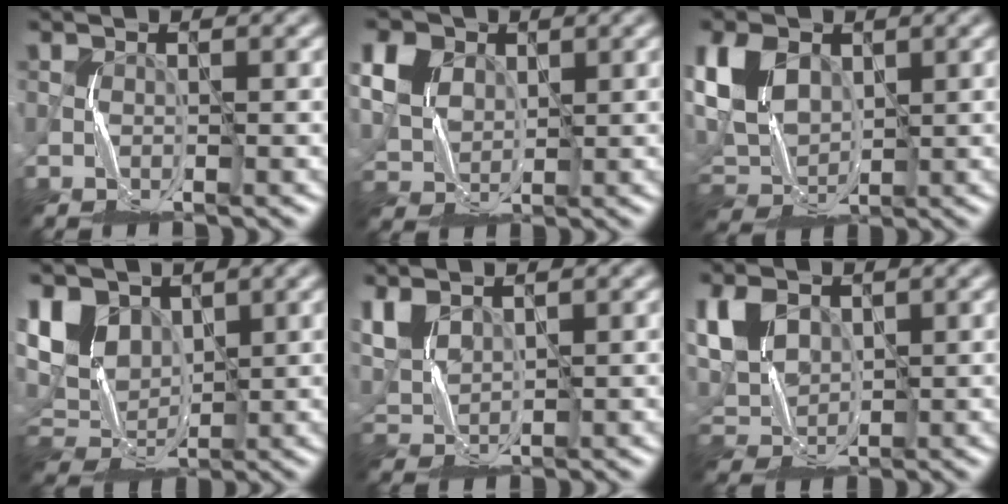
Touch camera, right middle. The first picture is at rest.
{"total": 10.9, "force": [5.0, 7.7, 5.9], "torque": [-0.142, 0.034, 0.075]}
{"total": 6.3, "force": [1.7, 4.6, 3.9], "torque": [-0.103, 0.004, 0.027]}
{"total": 7.9, "force": [2.6, 5.7, 4.9], "torque": [-0.116, 0.008, 0.051]}
{"total": 4.4, "force": [2.6, 2.3, 2.7], "torque": [-0.076, 0.007, 0.052]}
{"total": 5.5, "force": [1.8, 3.9, 3.5], "torque": [-0.094, 0.005, 0.030]}